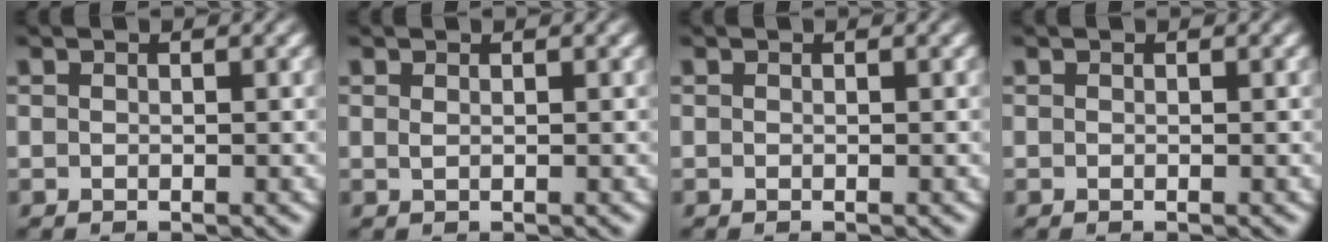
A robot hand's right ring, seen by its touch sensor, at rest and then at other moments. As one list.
[{"total": 0.6, "force": [0.3, -0.5, 0.1], "torque": [-0.007, -0.009, 0.009]}, {"total": 0.0}, {"total": 0.0}]